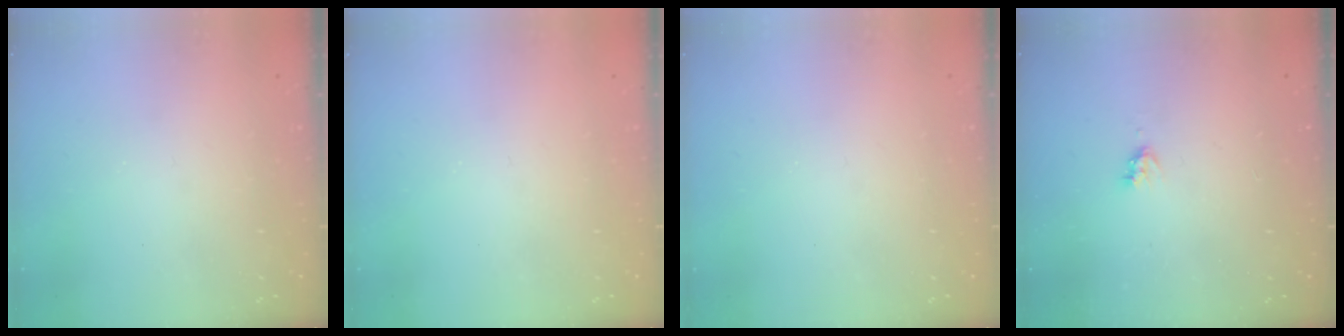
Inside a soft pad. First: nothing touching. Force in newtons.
{"total": 0.0}
{"total": 0.0}
{"total": 2.6, "press": 2.6, "slide": 0.4}